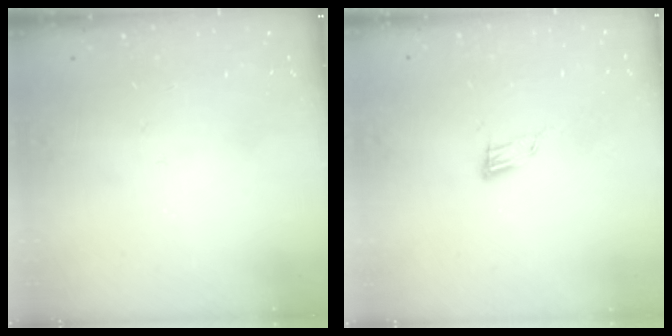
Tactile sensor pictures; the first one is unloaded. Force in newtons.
{"total": 4.6, "press": 4.6, "slide": 0.4}